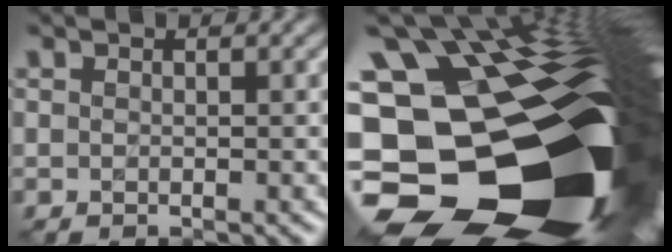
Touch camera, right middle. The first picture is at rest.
{"total": 21.6, "force": [-4.7, 12.8, 16.8], "torque": [-0.288, -0.021, -0.076]}